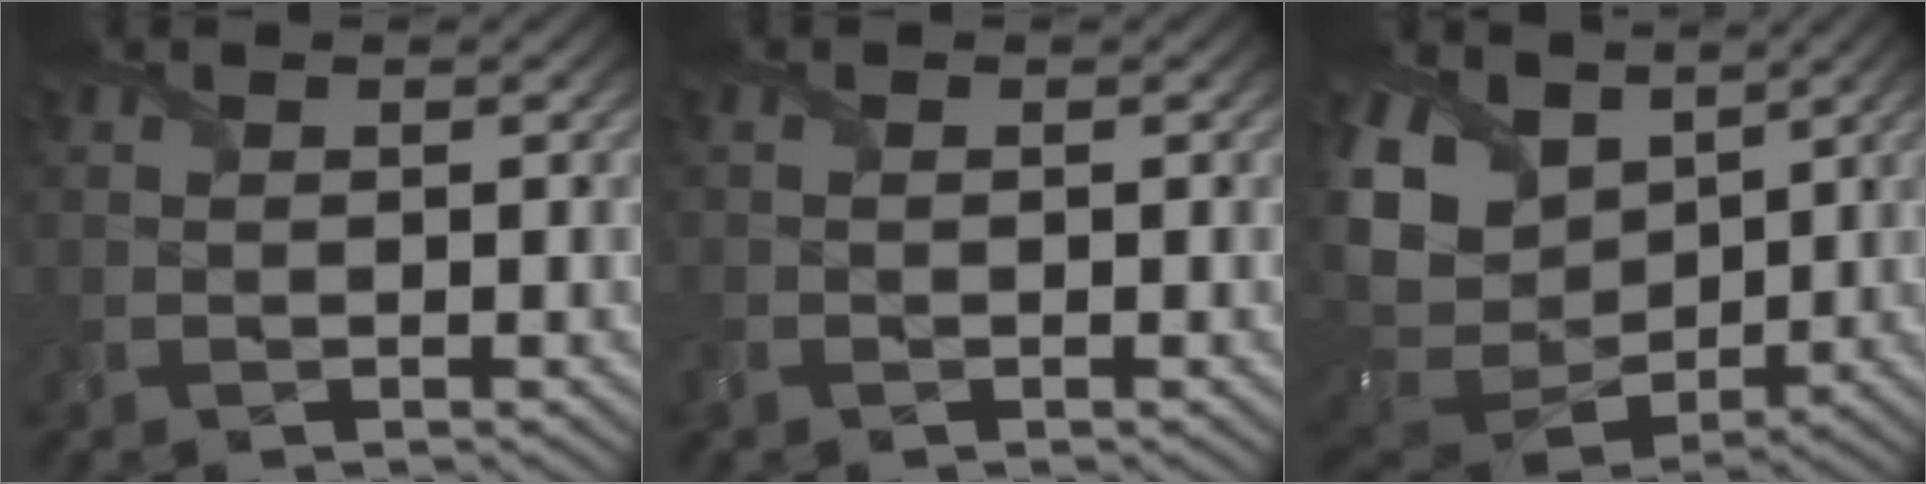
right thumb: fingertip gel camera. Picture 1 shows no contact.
{"total": 1.2, "force": [-0.4, 0.9, 0.7], "torque": [-0.022, -0.002, -0.009]}
{"total": 14.6, "force": [5.3, 10.6, 8.5], "torque": [-0.249, 0.013, 0.106]}